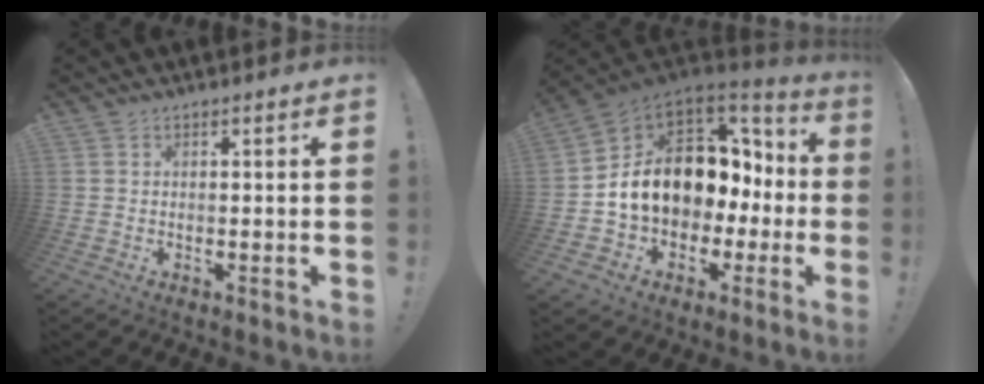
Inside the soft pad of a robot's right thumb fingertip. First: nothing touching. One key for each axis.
{"total": 16.5, "fx": 2.4, "fy": 12.8, "fz": 10.1, "tx": -0.134, "ty": -0.008, "tz": 0.075}